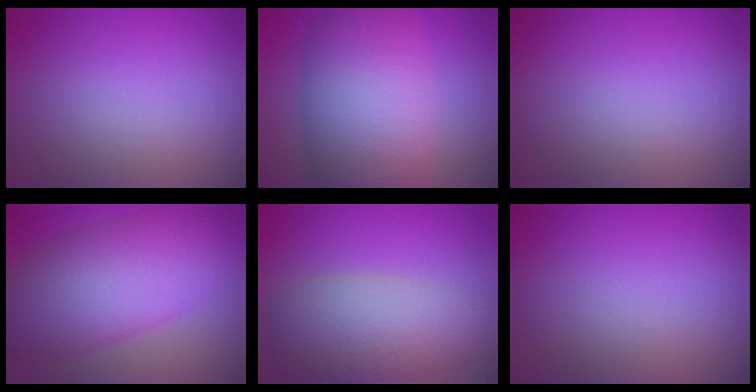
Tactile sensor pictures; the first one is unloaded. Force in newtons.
{"total": 11.2, "press": 11.2, "slide": 0.4}
{"total": 0.0}
{"total": 9.7, "press": 9.7, "slide": 0.3}
{"total": 7.0, "press": 7.0, "slide": 0.4}
{"total": 0.0}